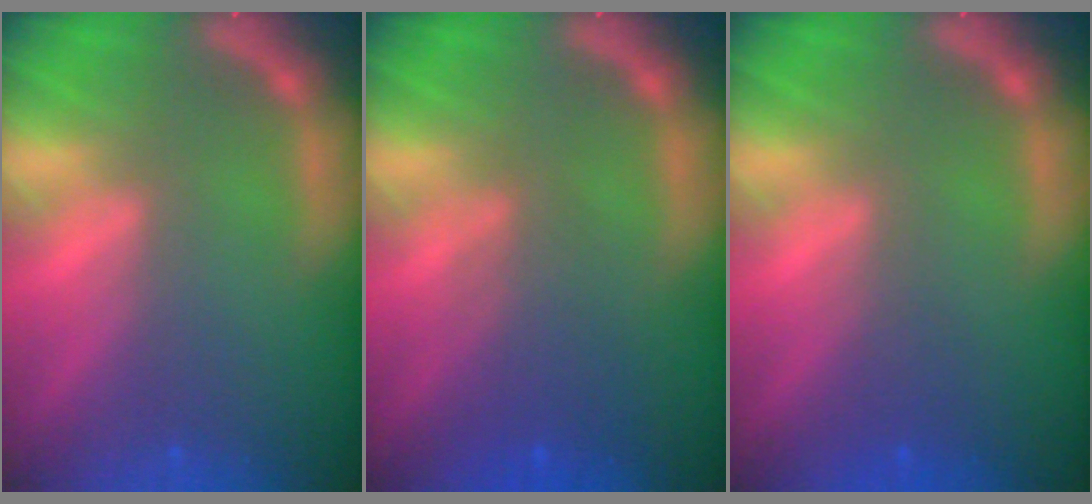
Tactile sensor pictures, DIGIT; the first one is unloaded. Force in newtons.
{"total": 3.6}
{"total": 1.5}